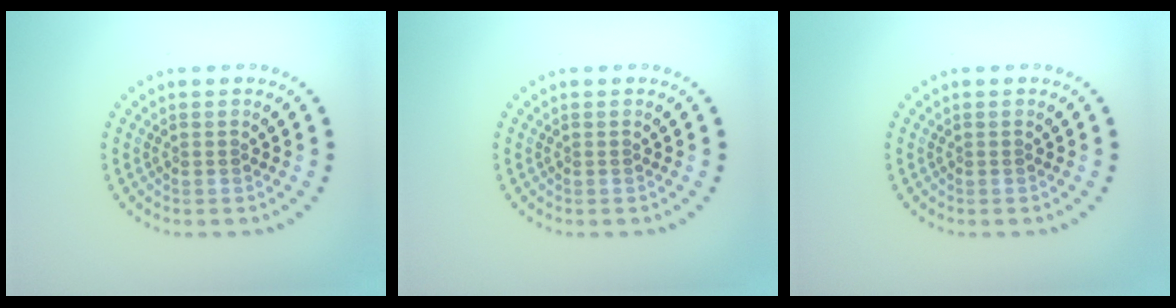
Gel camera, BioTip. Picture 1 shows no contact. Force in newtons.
{"total": 0.0}
{"total": 0.0}